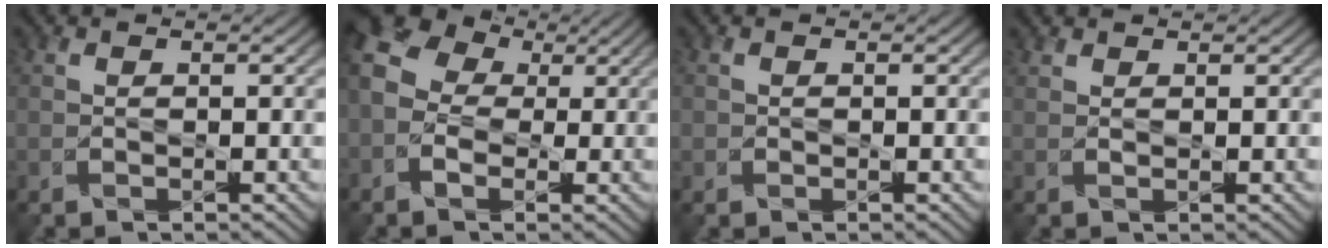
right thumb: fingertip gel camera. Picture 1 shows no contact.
{"total": 9.7, "force": [0.1, 7.9, 5.6], "torque": [-0.149, 0.010, -0.014]}
{"total": 0.6, "force": [0.0, 0.6, 0.0], "torque": [0.000, -0.002, -0.001]}
{"total": 1.0, "force": [1.0, 0.1, 0.2], "torque": [-0.010, 0.004, 0.024]}